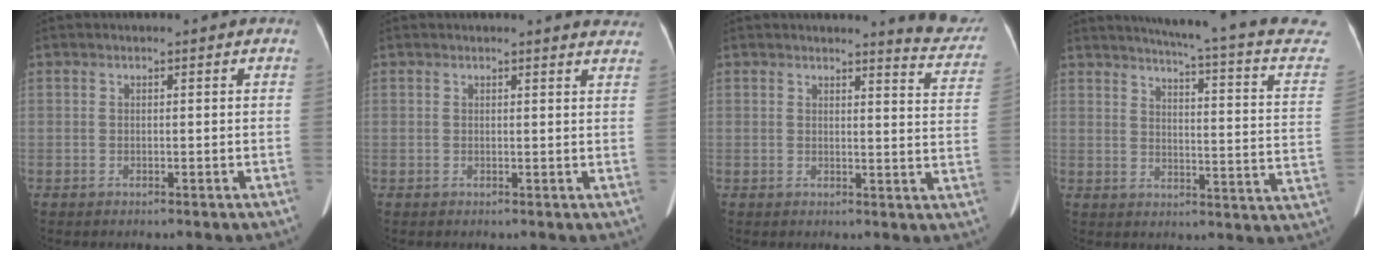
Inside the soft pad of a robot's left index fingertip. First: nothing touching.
{"total": 4.6, "force": [4.5, 0.6, 0.8], "torque": [-0.003, -0.014, 0.024]}
{"total": 7.4, "force": [7.2, 0.4, 1.4], "torque": [-0.004, -0.046, 0.058]}
{"total": 20.4, "force": [17.6, 0.3, 10.4], "torque": [-0.146, -0.064, 0.195]}